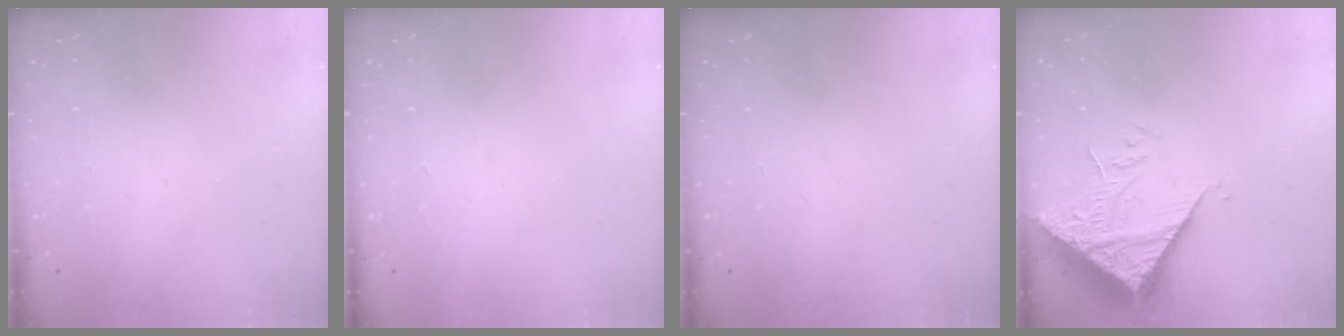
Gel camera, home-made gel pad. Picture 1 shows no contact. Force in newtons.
{"total": 1.7, "press": 1.7, "slide": 0.1}
{"total": 0.0}
{"total": 9.3, "press": 9.2, "slide": 1.2}